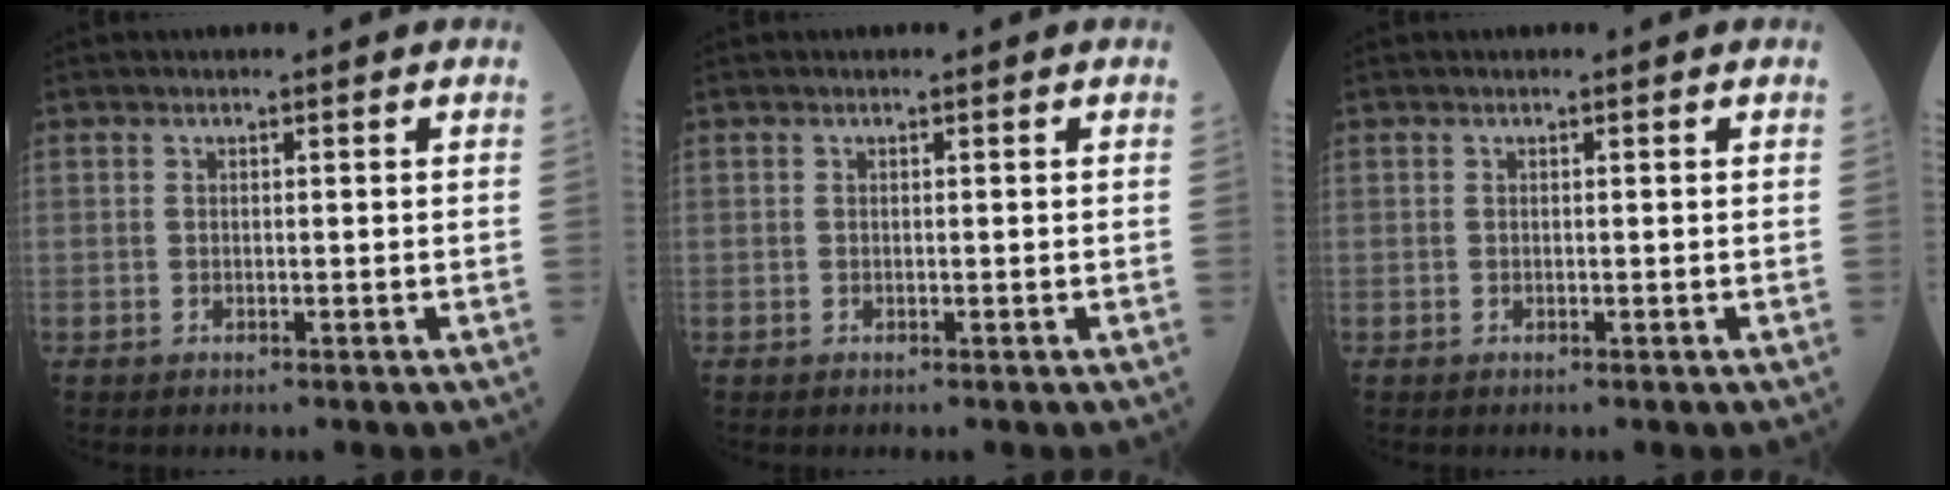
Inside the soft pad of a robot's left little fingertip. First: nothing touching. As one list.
[{"total": 0.0}, {"total": 0.0}]